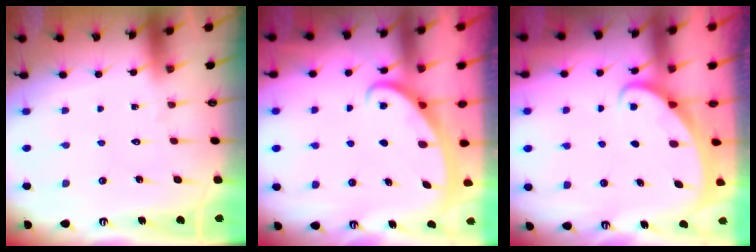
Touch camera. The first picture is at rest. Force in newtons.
{"total": 2.7, "press": 2.7, "slide": 0.4}
{"total": 1.9, "press": 1.9, "slide": 0.2}